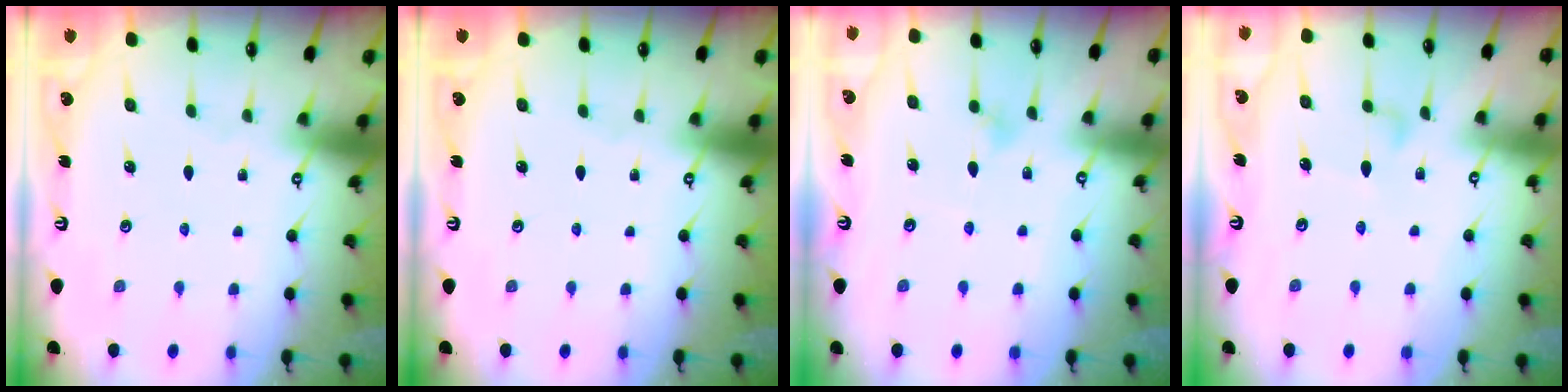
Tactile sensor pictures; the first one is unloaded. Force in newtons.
{"total": 0.0}
{"total": 4.9, "press": 4.7, "slide": 1.4}
{"total": 6.0, "press": 6.0, "slide": 0.4}